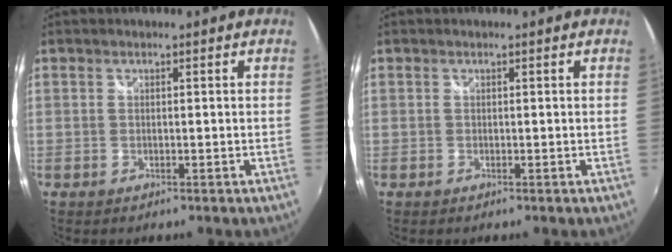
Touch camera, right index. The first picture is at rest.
{"total": 0.0}